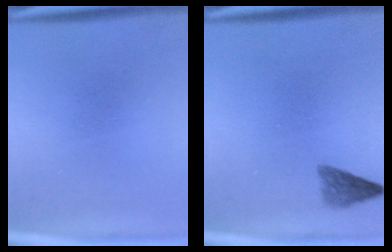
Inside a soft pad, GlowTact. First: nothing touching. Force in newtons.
{"total": 2.3}